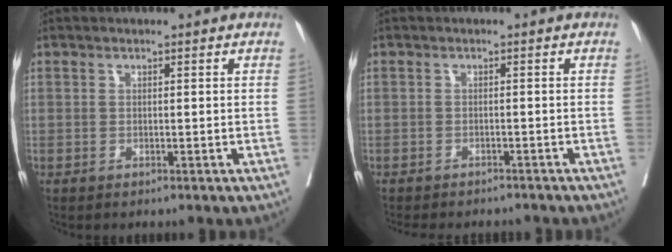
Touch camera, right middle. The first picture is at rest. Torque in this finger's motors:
{"motor_torque": [0.57, -0.60, 0.08, 0.03]}